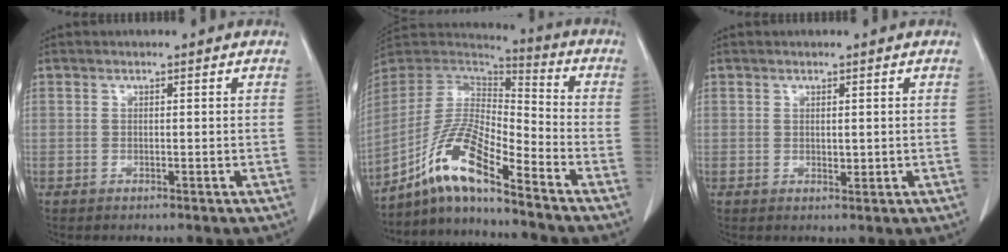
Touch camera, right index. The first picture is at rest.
{"total": 13.3, "force": [-8.8, 1.5, 9.8], "torque": [-0.202, 0.006, -0.167]}
{"total": 0.9, "force": [0.1, 0.5, 0.7], "torque": [-0.012, -0.004, 0.005]}